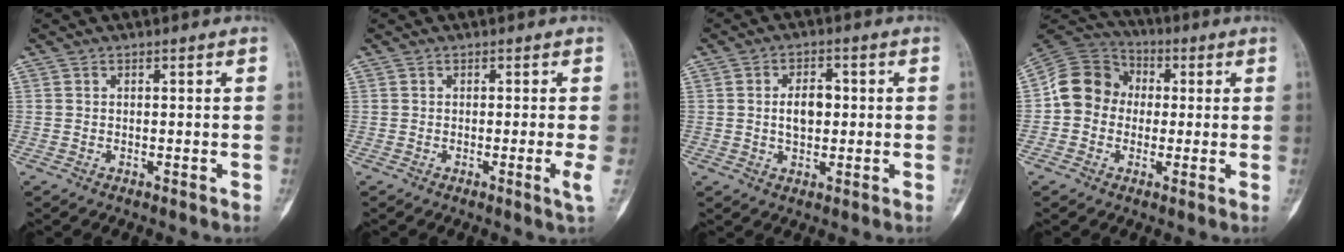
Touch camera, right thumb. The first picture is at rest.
{"total": 2.2, "force": [-0.4, -0.5, 2.1], "torque": [-0.039, -0.008, -0.008]}
{"total": 5.4, "force": [0.2, 3.4, 4.2], "torque": [-0.058, 0.006, 0.003]}
{"total": 11.2, "force": [0.1, 9.9, 5.2], "torque": [-0.072, 0.030, -0.012]}